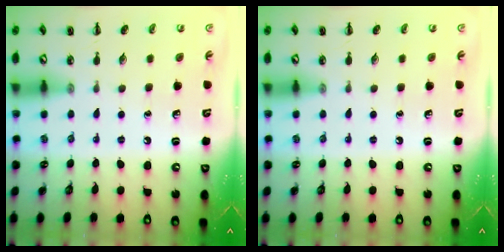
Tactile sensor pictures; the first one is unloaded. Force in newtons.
{"total": 0.0}